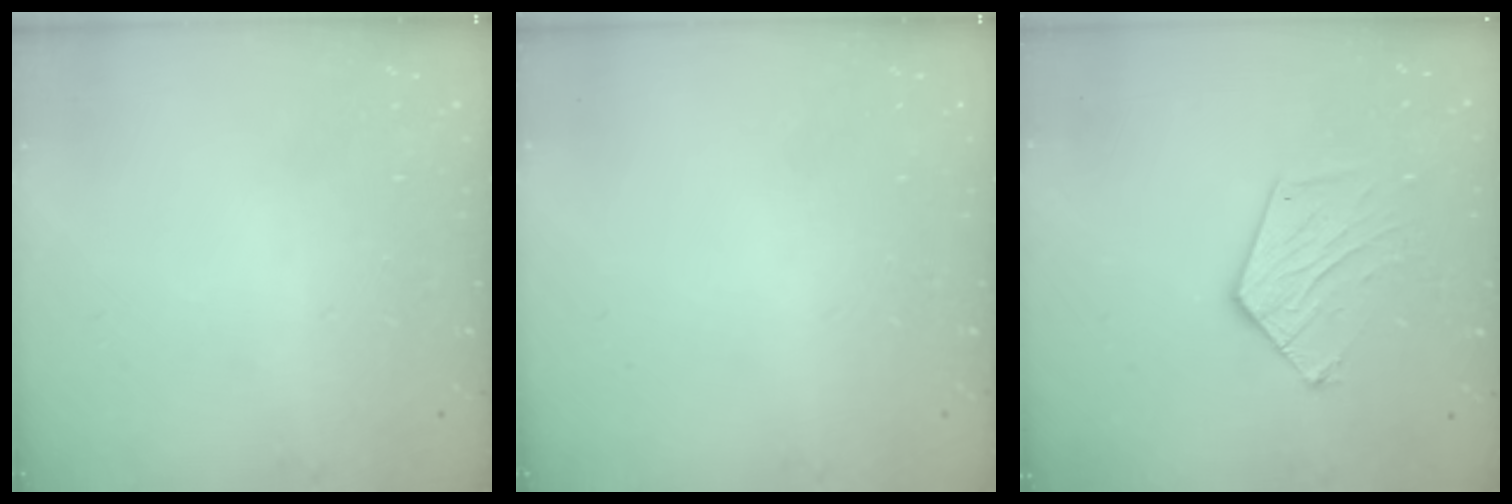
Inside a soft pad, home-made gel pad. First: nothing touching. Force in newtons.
{"total": 0.0}
{"total": 10.5, "press": 10.4, "slide": 0.5}